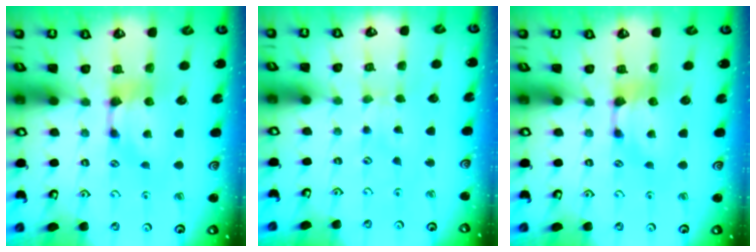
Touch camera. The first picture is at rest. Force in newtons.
{"total": 2.8, "press": 2.8, "slide": 0.2}
{"total": 0.0}